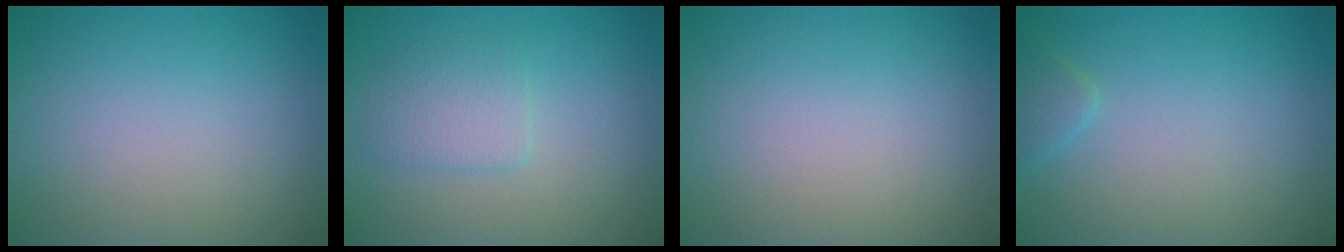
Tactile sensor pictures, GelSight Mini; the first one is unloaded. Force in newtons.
{"total": 2.1, "press": 2.1, "slide": 0.0}
{"total": 0.0}
{"total": 1.3, "press": 1.3, "slide": 0.0}